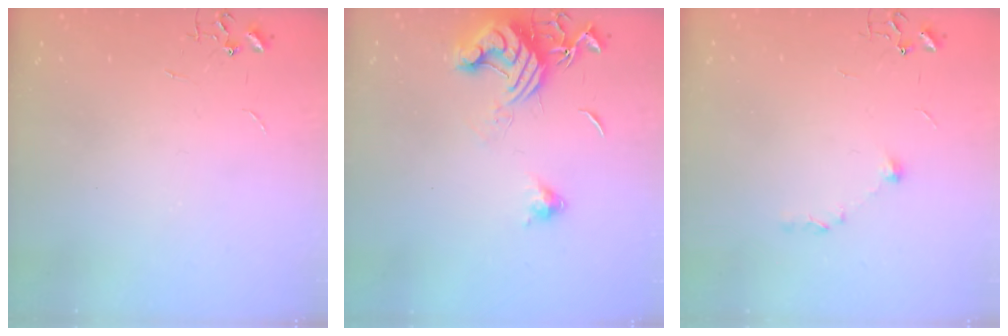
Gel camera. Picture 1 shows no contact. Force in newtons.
{"total": 13.2, "press": 13.1, "slide": 1.6}
{"total": 6.6, "press": 6.6, "slide": 0.8}